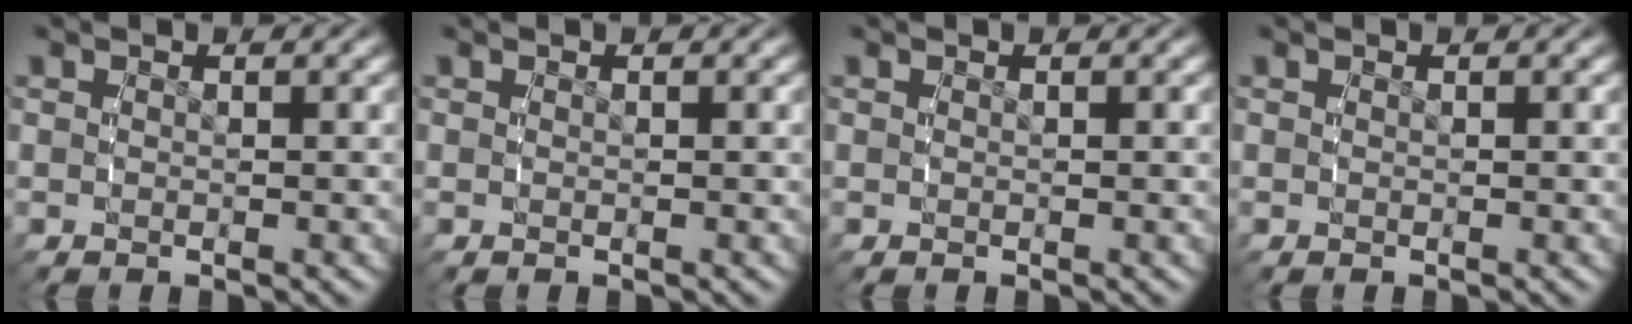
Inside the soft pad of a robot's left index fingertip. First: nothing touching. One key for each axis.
{"total": 0.0}
{"total": 0.0}
{"total": 0.0}